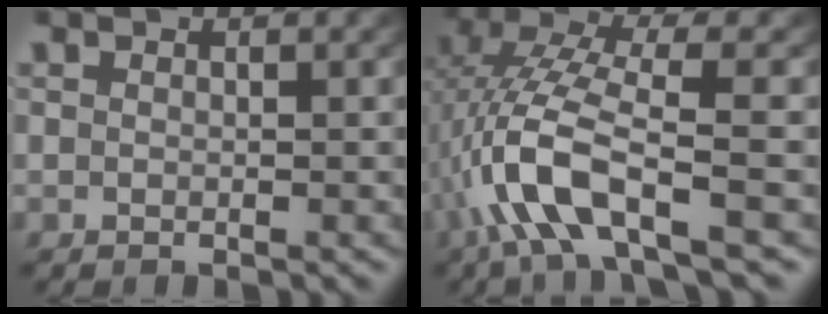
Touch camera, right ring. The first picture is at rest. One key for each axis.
{"total": 7.3, "fx": -1.6, "fy": 3.1, "fz": 6.4, "tx": -0.174, "ty": -0.024, "tz": -0.015}